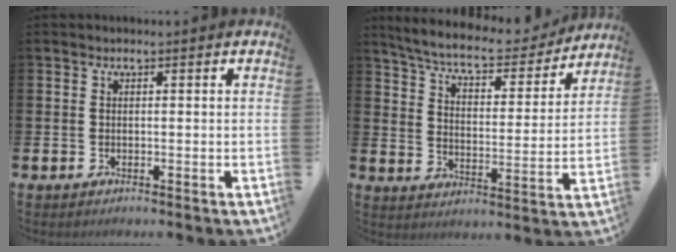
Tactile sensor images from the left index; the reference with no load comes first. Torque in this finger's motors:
{"motor_torque": [1.07, -1.07, 0.40, 0.14]}